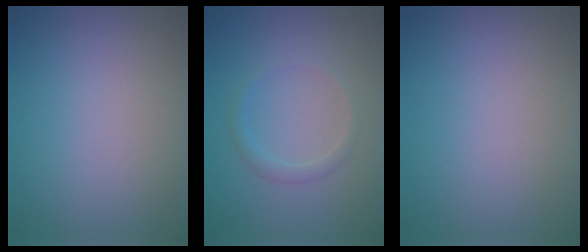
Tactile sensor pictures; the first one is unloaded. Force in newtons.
{"total": 1.3, "press": 1.3, "slide": 0.1}
{"total": 0.0}